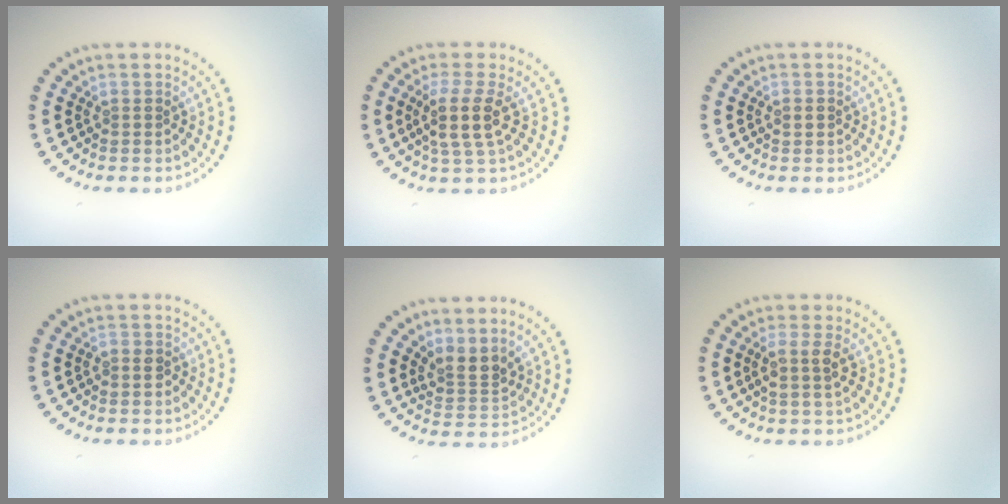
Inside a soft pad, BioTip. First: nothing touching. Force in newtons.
{"total": 3.5, "press": 2.8, "slide": 2.0}
{"total": 1.0, "press": 1.0, "slide": 0.1}
{"total": 0.8, "press": 0.7, "slide": 0.3}
{"total": 2.6, "press": 1.9, "slide": 1.8}
{"total": 2.0, "press": 1.8, "slide": 1.0}